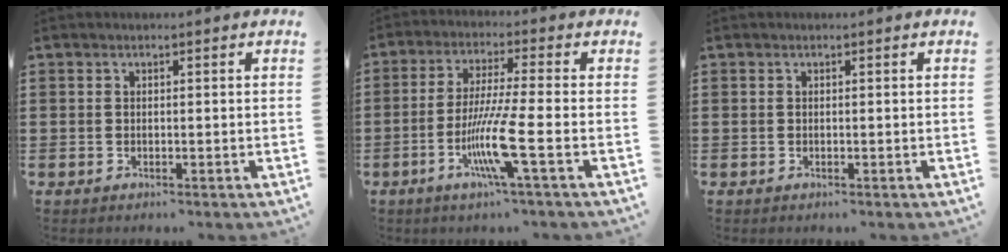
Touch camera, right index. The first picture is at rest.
{"total": 9.7, "force": [-3.5, 0.0, 9.1], "torque": [-0.185, -0.020, -0.071]}
{"total": 0.0}